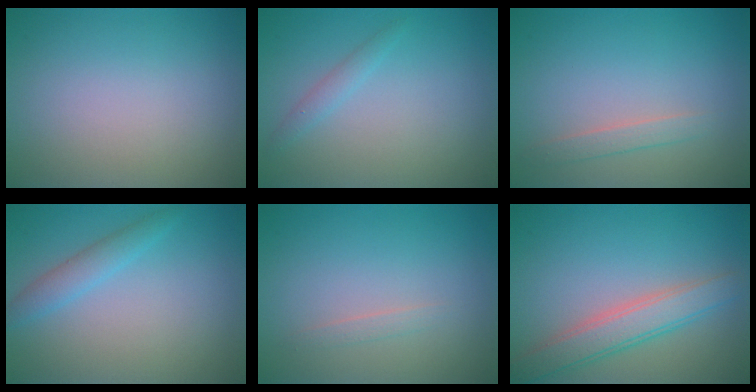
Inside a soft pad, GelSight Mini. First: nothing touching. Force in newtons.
{"total": 1.1, "press": 1.1, "slide": 0.0}
{"total": 1.3, "press": 1.3, "slide": 0.1}
{"total": 2.0, "press": 2.0, "slide": 0.2}
{"total": 0.7, "press": 0.7, "slide": 0.1}
{"total": 4.0, "press": 4.0, "slide": 0.1}